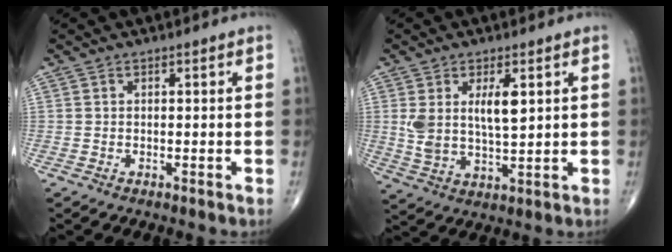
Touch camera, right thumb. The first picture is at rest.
{"total": 8.6, "force": [2.5, 3.6, 7.4], "torque": [-0.134, -0.016, 0.054]}